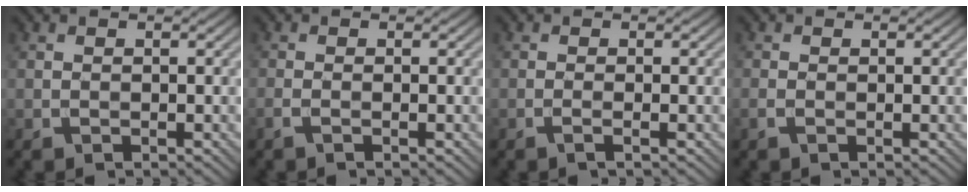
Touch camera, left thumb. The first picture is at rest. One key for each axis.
{"total": 1.1, "fx": -0.5, "fy": 0.1, "fz": 0.9, "tx": -0.021, "ty": 0.003, "tz": -0.016}
{"total": 1.1, "fx": -0.4, "fy": 0.1, "fz": 1.0, "tx": -0.019, "ty": 0.003, "tz": -0.014}
{"total": 0.8, "fx": -0.2, "fy": 0.3, "fz": 0.7, "tx": -0.022, "ty": -0.001, "tz": -0.008}